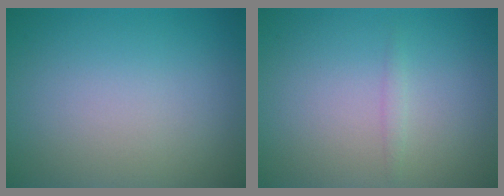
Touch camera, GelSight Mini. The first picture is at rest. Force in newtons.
{"total": 0.7, "press": 0.7, "slide": 0.0}